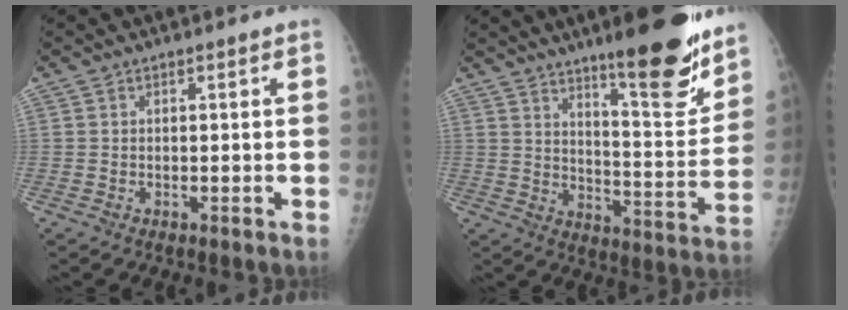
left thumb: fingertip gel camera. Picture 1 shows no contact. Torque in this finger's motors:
{"motor_torque": [2.59, 0.74, 1.12, -1.11, 0.12]}